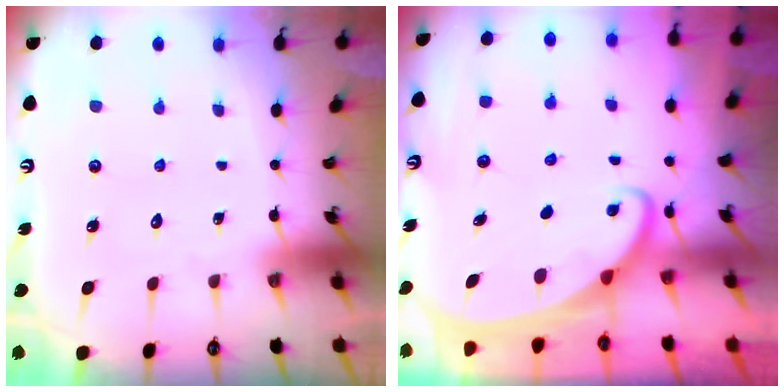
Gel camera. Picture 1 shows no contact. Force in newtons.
{"total": 1.9, "press": 1.9, "slide": 0.3}